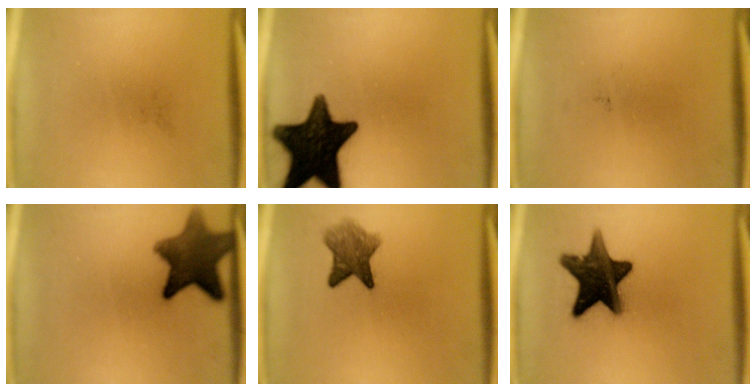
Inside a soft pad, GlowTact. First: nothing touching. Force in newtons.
{"total": 17.8}
{"total": 0.0}
{"total": 10.7}
{"total": 5.7}
{"total": 15.0}